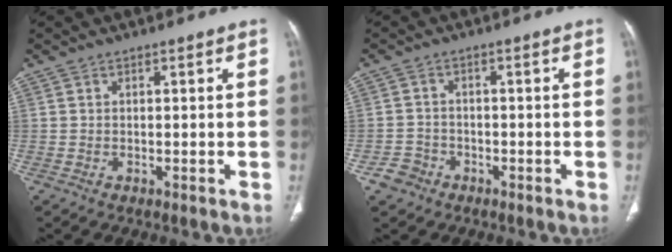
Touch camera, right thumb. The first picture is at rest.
{"total": 3.3, "force": [-1.9, 2.6, 0.4], "torque": [0.001, 0.018, -0.033]}